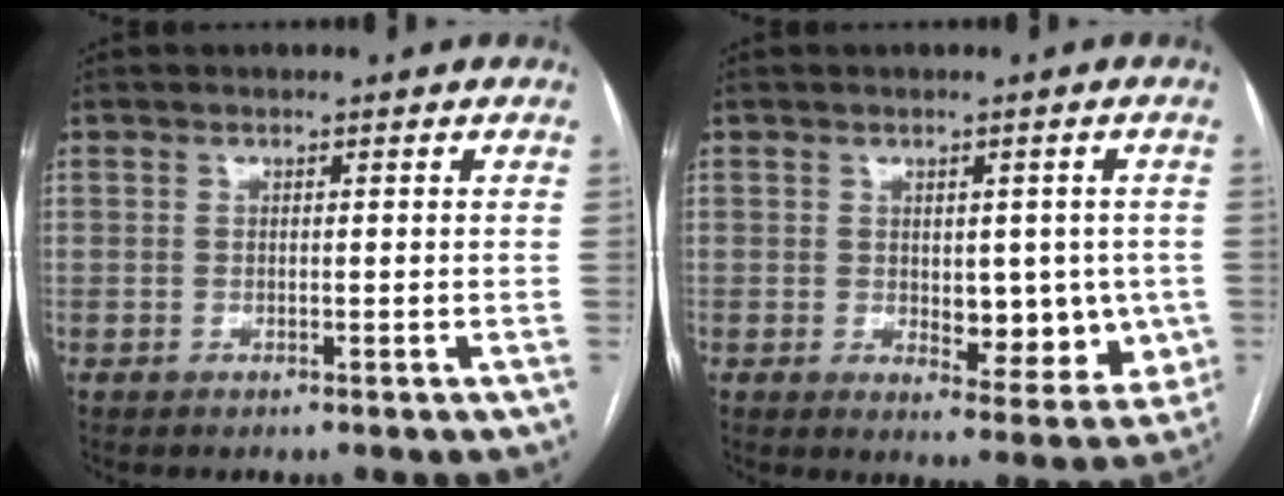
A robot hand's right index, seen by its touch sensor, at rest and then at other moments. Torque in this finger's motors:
{"motor_torque": [0.16, -0.03, 0.12, 0.03]}